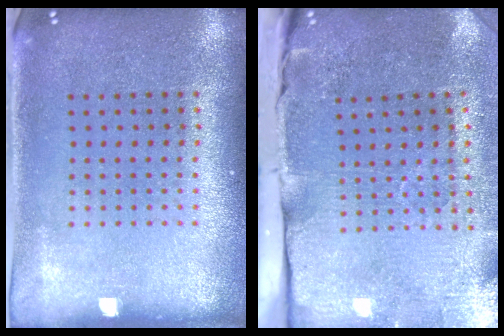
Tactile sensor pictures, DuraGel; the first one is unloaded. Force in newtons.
{"total": 4.8, "press": 3.9, "slide": 2.7}